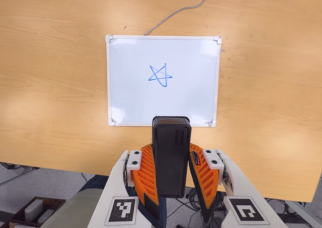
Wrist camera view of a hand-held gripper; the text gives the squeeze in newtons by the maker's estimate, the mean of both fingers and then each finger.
{"total": 9.4, "left": 7.9, "right": 11.0}